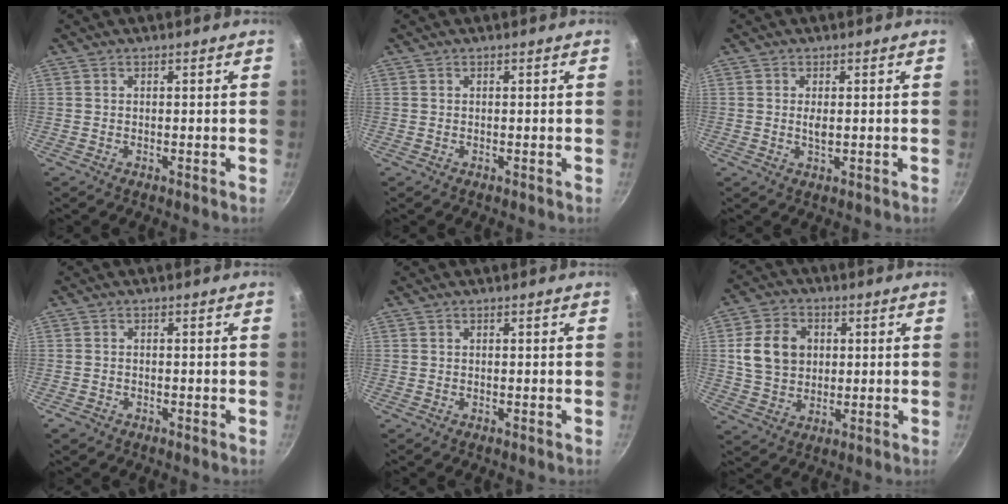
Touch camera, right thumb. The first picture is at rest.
{"total": 0.0}
{"total": 1.7, "force": [0.2, 0.7, 1.5], "torque": [-0.027, -0.002, 0.004]}
{"total": 1.5, "force": [-0.9, 1.0, 0.5], "torque": [-0.017, 0.007, -0.015]}
{"total": 0.0}
{"total": 10.7, "force": [1.9, 8.6, 6.2], "torque": [-0.089, 0.005, 0.030]}